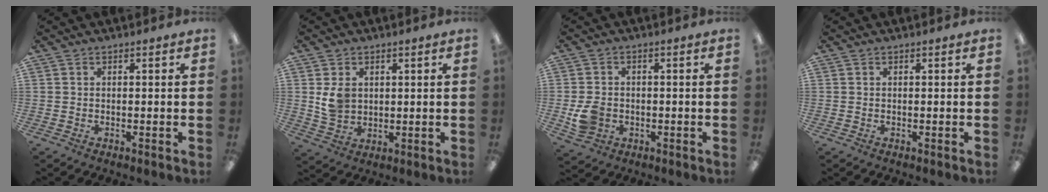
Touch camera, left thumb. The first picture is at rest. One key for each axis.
{"total": 6.0, "fx": 1.9, "fy": 4.8, "fz": 3.1, "tx": -0.051, "ty": 0.004, "tz": 0.037}
{"total": 5.9, "fx": -1.2, "fy": 4.9, "fz": 3.1, "tx": -0.057, "ty": 0.006, "tz": -0.019}
{"total": 0.0}